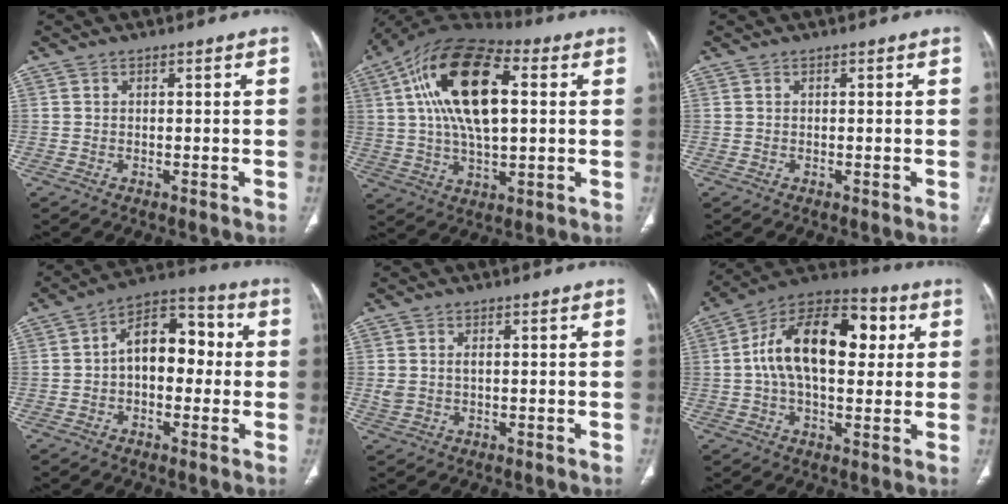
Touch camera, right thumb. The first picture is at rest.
{"total": 21.2, "force": [4.6, 10.3, 17.9], "torque": [-0.324, 0.013, 0.072]}
{"total": 0.0}
{"total": 13.0, "force": [0.6, 8.0, 10.2], "torque": [-0.119, 0.039, -0.005]}
{"total": 2.6, "force": [0.2, 1.7, 2.0], "torque": [-0.050, 0.005, 0.009]}
{"total": 20.2, "force": [3.3, 11.3, 16.4], "torque": [-0.252, 0.029, 0.044]}